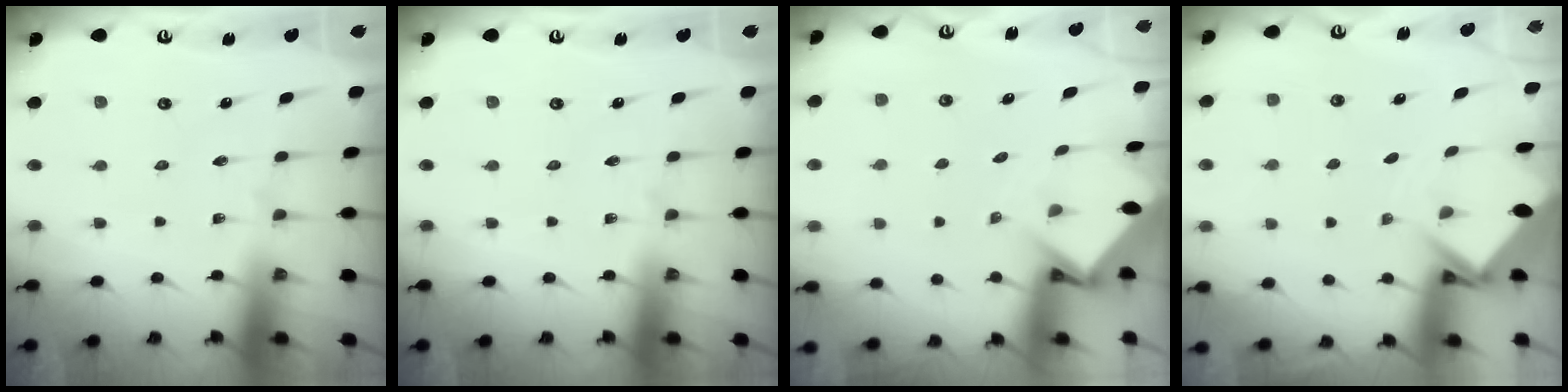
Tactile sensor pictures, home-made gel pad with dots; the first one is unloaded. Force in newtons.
{"total": 0.0}
{"total": 3.4, "press": 3.3, "slide": 0.2}
{"total": 3.9, "press": 3.9, "slide": 0.2}